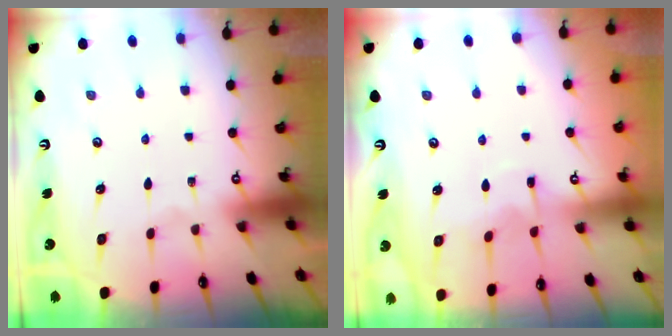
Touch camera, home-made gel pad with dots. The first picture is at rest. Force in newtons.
{"total": 3.3, "press": 3.3, "slide": 0.2}